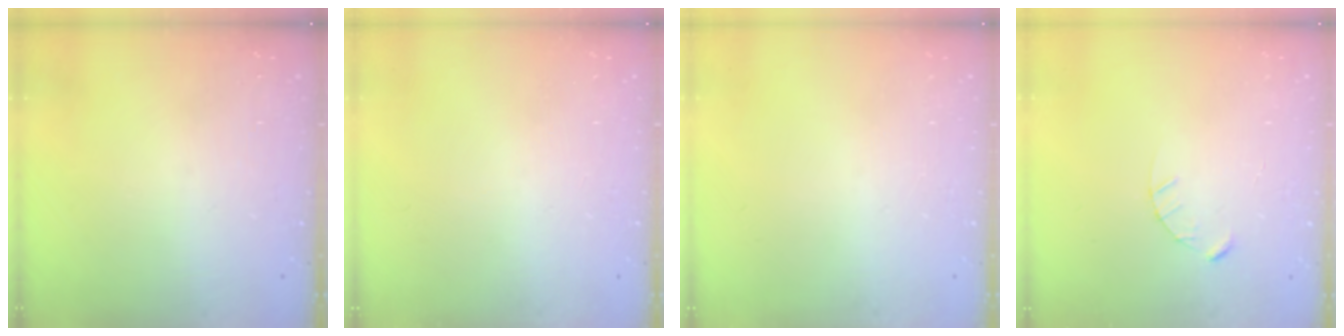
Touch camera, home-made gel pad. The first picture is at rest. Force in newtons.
{"total": 0.0}
{"total": 0.0}
{"total": 2.4, "press": 2.4, "slide": 0.3}